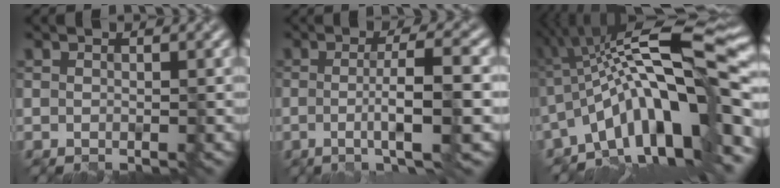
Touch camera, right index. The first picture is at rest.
{"total": 6.3, "force": [-0.9, 1.2, 6.1], "torque": [-0.093, 0.003, -0.017]}
{"total": 13.6, "force": [-2.9, 3.4, 12.8], "torque": [-0.191, 0.030, -0.051]}